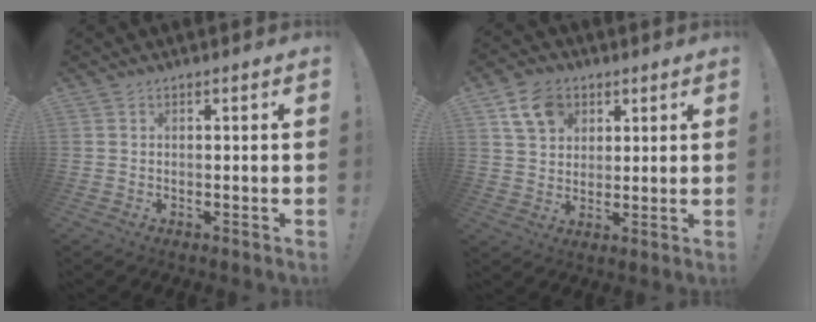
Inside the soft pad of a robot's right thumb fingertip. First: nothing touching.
{"total": 10.4, "force": [5.0, 7.8, 4.6], "torque": [-0.074, -0.015, 0.099]}